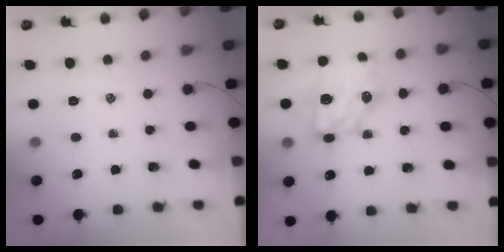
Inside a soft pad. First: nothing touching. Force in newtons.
{"total": 9.6, "press": 9.4, "slide": 1.8}